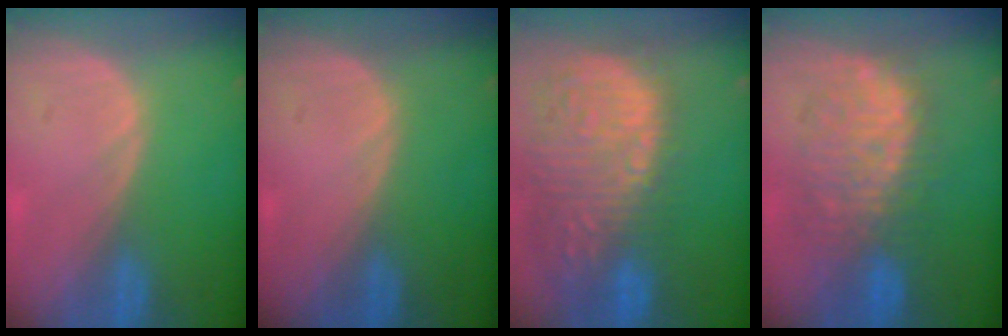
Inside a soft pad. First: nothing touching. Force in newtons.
{"total": 0.0}
{"total": 15.5, "press": 12.6, "slide": 9.0}
{"total": 9.6, "press": 9.3, "slide": 2.3}